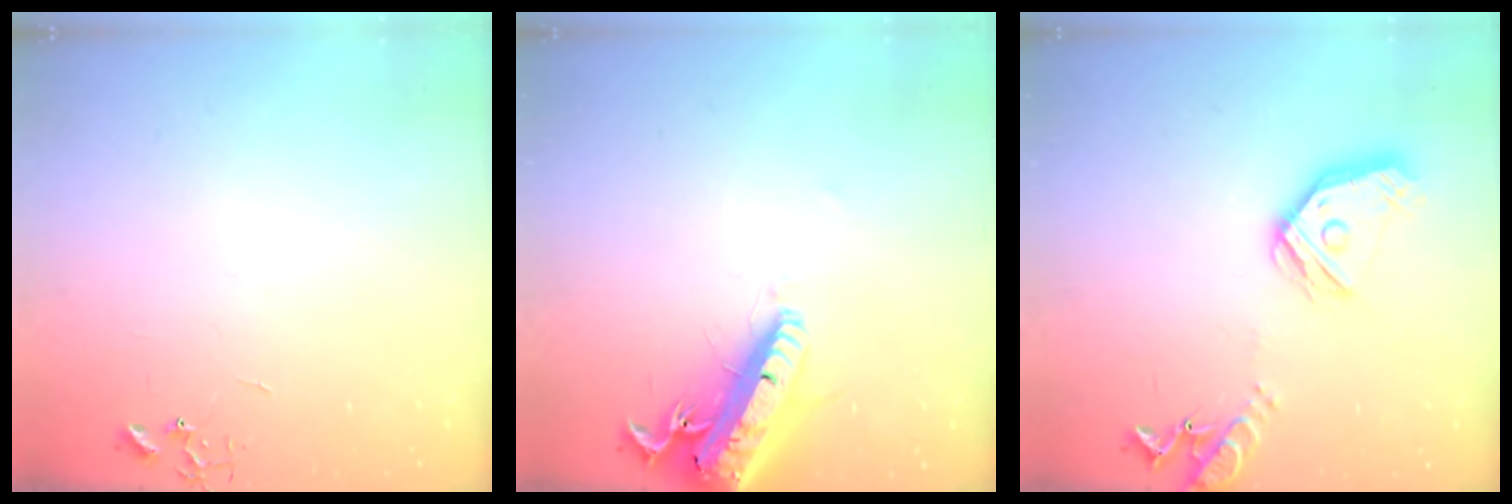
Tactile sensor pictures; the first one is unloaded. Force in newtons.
{"total": 23.1, "press": 22.6, "slide": 5.0}
{"total": 17.4, "press": 17.3, "slide": 2.0}